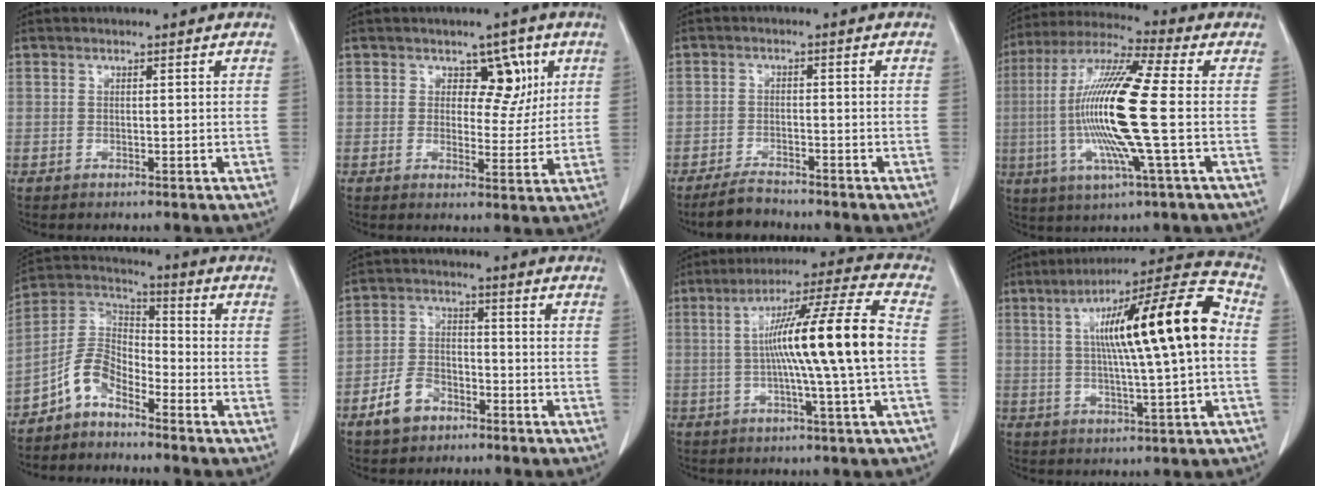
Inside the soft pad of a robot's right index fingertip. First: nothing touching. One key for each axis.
{"total": 5.6, "fx": 2.3, "fy": 3.7, "fz": 3.6, "tx": -0.031, "ty": 0.004, "tz": 0.032}
{"total": 3.7, "fx": -3.4, "fy": 1.1, "fz": 1.0, "tx": -0.023, "ty": -0.005, "tz": -0.060}
{"total": 17.0, "fx": -1.4, "fy": 0.1, "fz": 17.0, "tx": -0.346, "ty": -0.005, "tz": -0.040}
{"total": 7.1, "fx": -5.0, "fy": 3.5, "fz": 3.6, "tx": -0.077, "ty": 0.027, "tz": -0.106}
{"total": 6.5, "fx": -4.0, "fy": 4.1, "fz": 3.1, "tx": -0.072, "ty": 0.011, "tz": -0.070}
{"total": 15.3, "fx": -0.1, "fy": -1.4, "fz": 15.3, "tx": -0.248, "ty": 0.011, "tz": -0.009}
{"total": 18.6, "fx": 2.5, "fy": 1.4, "fz": 18.3, "tx": -0.281, "ty": 0.031, "tz": 0.031}